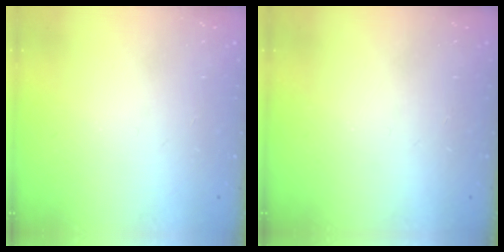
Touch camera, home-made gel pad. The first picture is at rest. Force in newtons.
{"total": 0.0}